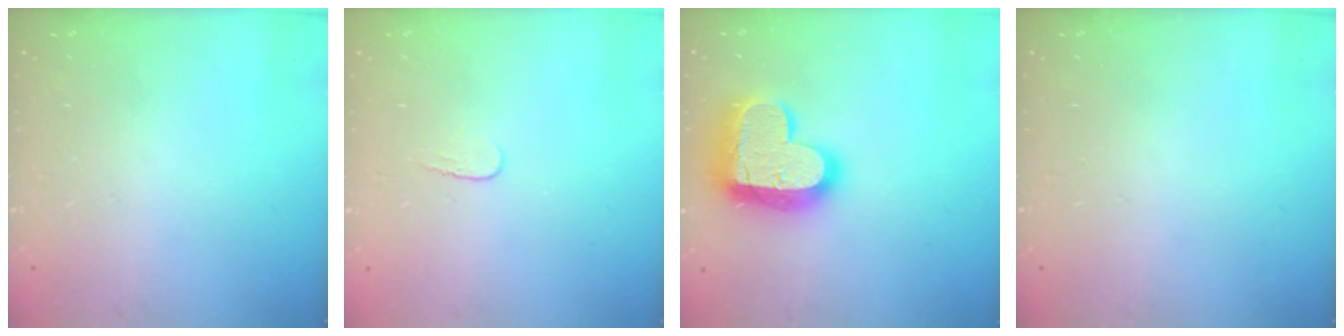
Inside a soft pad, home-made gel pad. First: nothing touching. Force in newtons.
{"total": 3.6, "press": 3.5, "slide": 0.4}
{"total": 23.7, "press": 23.7, "slide": 1.6}
{"total": 0.0}